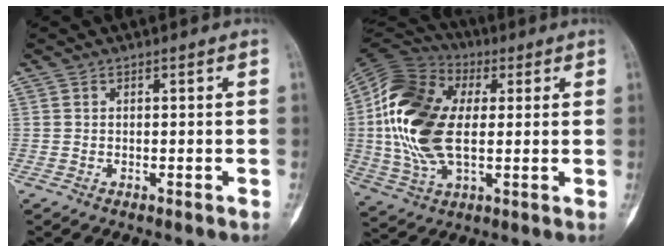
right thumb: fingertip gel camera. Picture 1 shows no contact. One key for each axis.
{"total": 20.6, "fx": 2.4, "fy": 11.9, "fz": 16.6, "tx": -0.337, "ty": 0.006, "tz": 0.037}